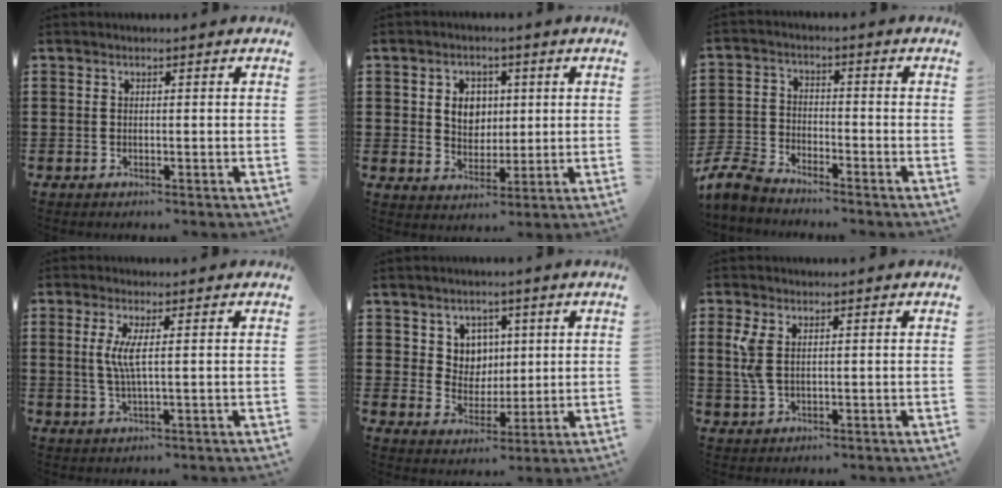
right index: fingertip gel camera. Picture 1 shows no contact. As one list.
[{"total": 4.7, "force": [1.1, 4.0, 2.2], "torque": [-0.052, 0.011, 0.014]}, {"total": 5.5, "force": [-5.2, 1.0, 1.5], "torque": [-0.065, -0.007, -0.111]}, {"total": 4.1, "force": [0.7, 0.1, 4.0], "torque": [-0.085, -0.008, 0.008]}, {"total": 5.2, "force": [2.6, 4.5, 0.5], "torque": [-0.038, 0.007, 0.048]}, {"total": 4.2, "force": [1.3, 2.0, 3.4], "torque": [-0.089, 0.000, 0.018]}]